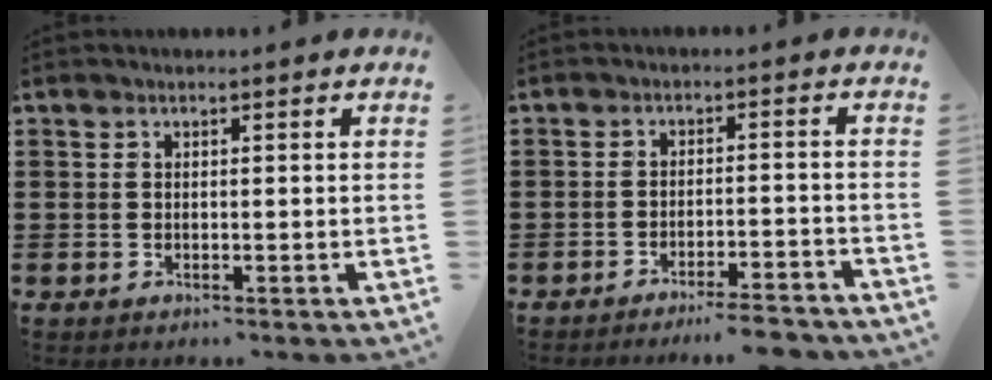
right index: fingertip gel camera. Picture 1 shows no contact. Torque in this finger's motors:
{"motor_torque": [1.14, -1.00, 0.09, -0.01]}